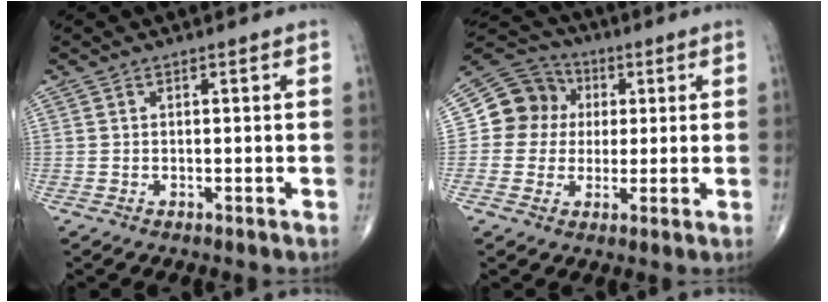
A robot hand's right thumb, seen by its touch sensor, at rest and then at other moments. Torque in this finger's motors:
{"motor_torque": [0.00, 0.04, 0.13, 0.01, 0.03]}